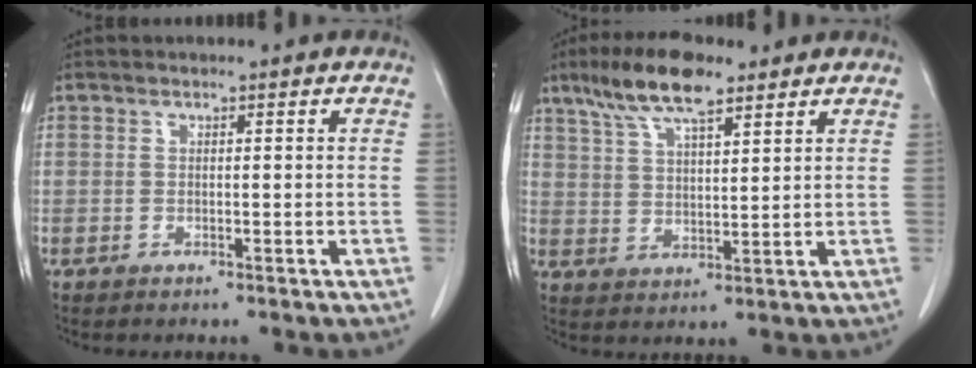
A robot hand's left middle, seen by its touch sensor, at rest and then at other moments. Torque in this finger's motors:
{"motor_torque": [1.12, -1.02, 0.17, 0.06]}